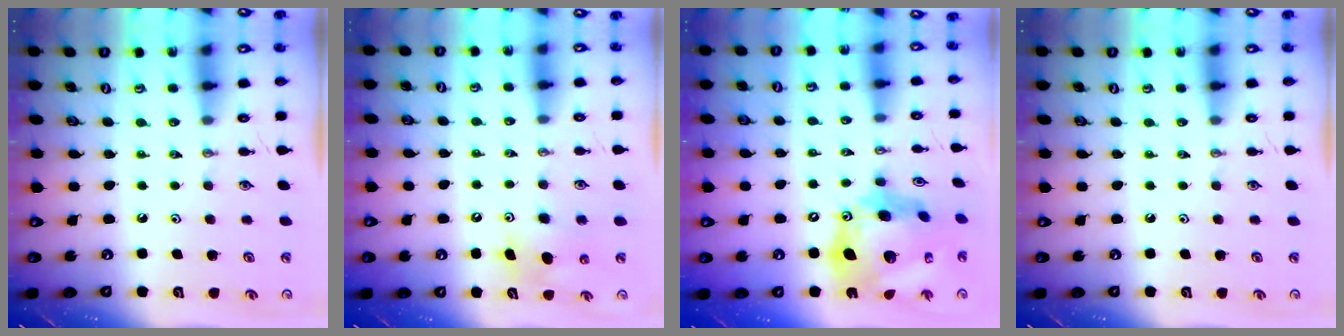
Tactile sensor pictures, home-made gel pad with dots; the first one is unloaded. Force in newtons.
{"total": 7.0, "press": 6.8, "slide": 1.7}
{"total": 23.1, "press": 23.0, "slide": 2.3}
{"total": 0.0}